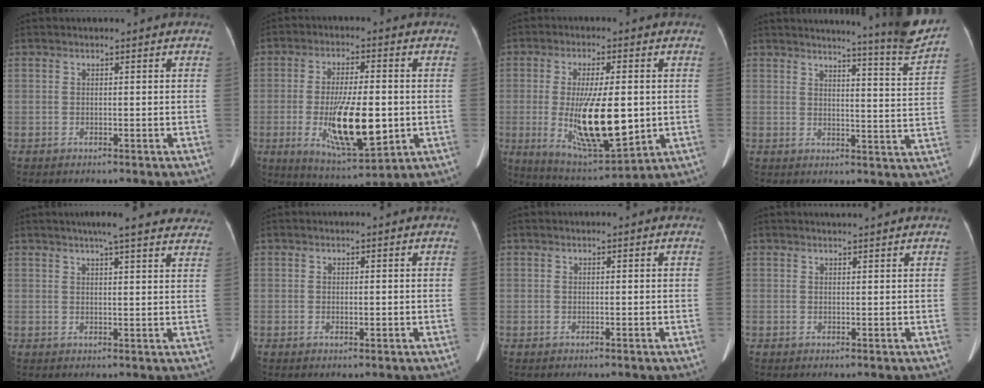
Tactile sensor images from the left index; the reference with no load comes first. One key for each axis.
{"total": 12.9, "fx": -2.4, "fy": 3.4, "fz": 12.2, "tx": -0.221, "ty": -0.023, "tz": -0.030}
{"total": 14.2, "fx": -1.3, "fy": 3.7, "fz": 13.6, "tx": -0.247, "ty": -0.027, "tz": -0.008}
{"total": 11.6, "fx": 10.8, "fy": -2.4, "fz": 3.5, "tx": -0.057, "ty": -0.072, "tz": 0.126}
{"total": 16.7, "fx": 14.6, "fy": 1.8, "fz": 7.9, "tx": -0.097, "ty": 0.013, "tz": 0.166}
{"total": 0.7, "fx": -0.2, "fy": 0.2, "fz": 0.6, "tx": -0.009, "ty": -0.005, "tz": -0.002}
{"total": 0.0}
{"total": 2.5, "fx": 2.4, "fy": -0.5, "fz": 0.7, "tx": -0.010, "ty": 0.009, "tz": 0.034}